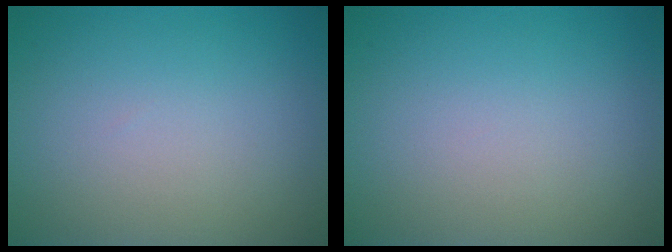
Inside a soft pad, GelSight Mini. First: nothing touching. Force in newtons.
{"total": 0.0}